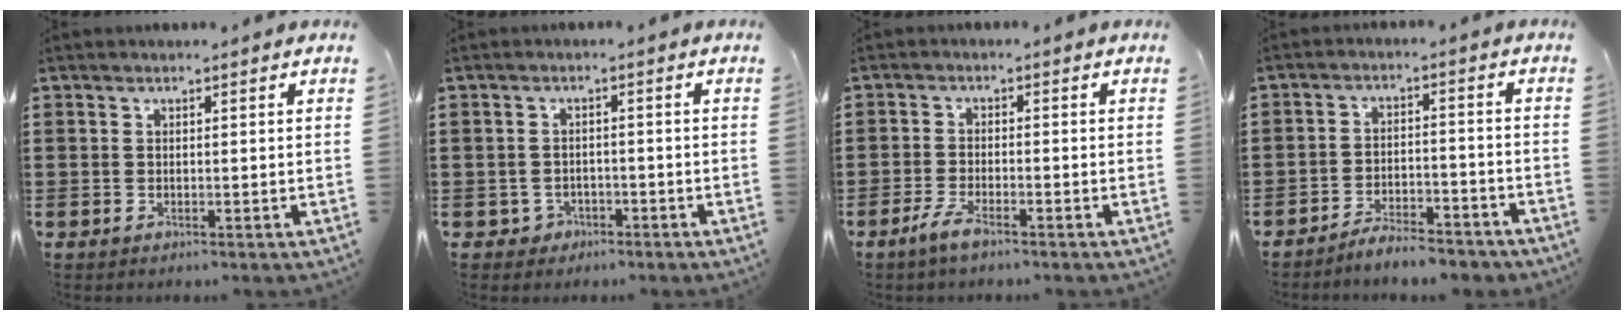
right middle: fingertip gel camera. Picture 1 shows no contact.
{"total": 1.8, "force": [-1.3, 1.2, 0.3], "torque": [-0.013, 0.001, -0.031]}
{"total": 3.1, "force": [-2.2, 0.4, 2.2], "torque": [-0.057, -0.004, -0.047]}
{"total": 4.7, "force": [-4.6, 0.4, 1.0], "torque": [-0.025, 0.004, -0.094]}